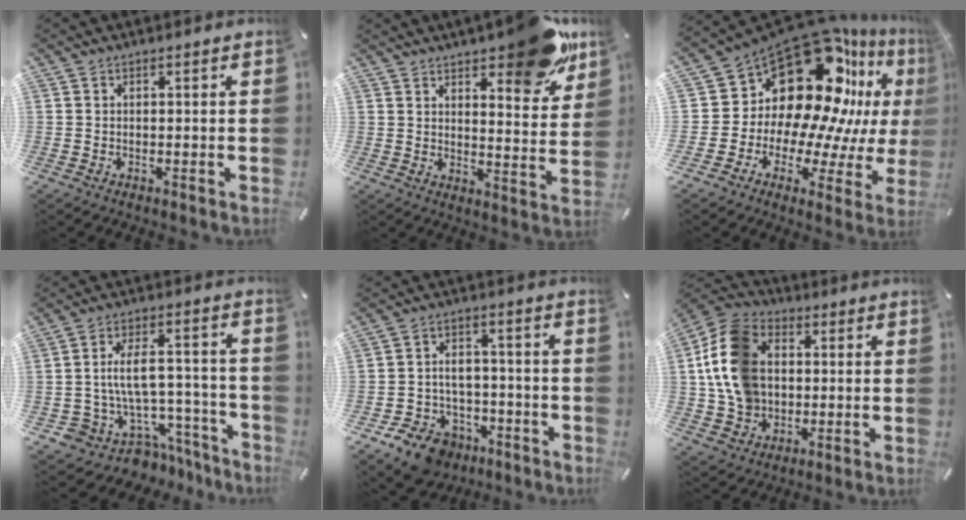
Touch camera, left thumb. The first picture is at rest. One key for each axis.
{"total": 14.4, "fx": 10.7, "fy": 5.1, "fz": 8.2, "tx": -0.083, "ty": -0.081, "tz": 0.178}
{"total": 23.7, "fx": 12.5, "fy": 15.0, "fz": 13.3, "tx": -0.214, "ty": -0.122, "tz": 0.234}
{"total": 10.9, "fx": -2.4, "fy": 8.6, "fz": 6.2, "tx": -0.104, "ty": 0.002, "tz": -0.030}
{"total": 9.6, "fx": -6.2, "fy": 6.7, "fz": 3.1, "tx": -0.057, "ty": 0.045, "tz": -0.107}
{"total": 14.8, "fx": 0.7, "fy": 12.3, "fz": 8.2, "tx": -0.188, "ty": 0.018, "tz": 0.014}